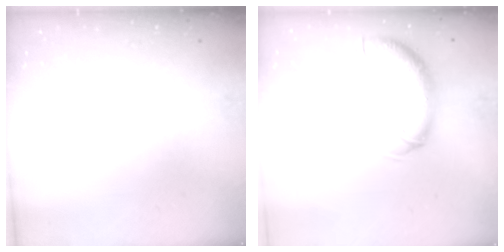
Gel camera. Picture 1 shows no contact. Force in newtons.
{"total": 10.9, "press": 10.6, "slide": 2.3}